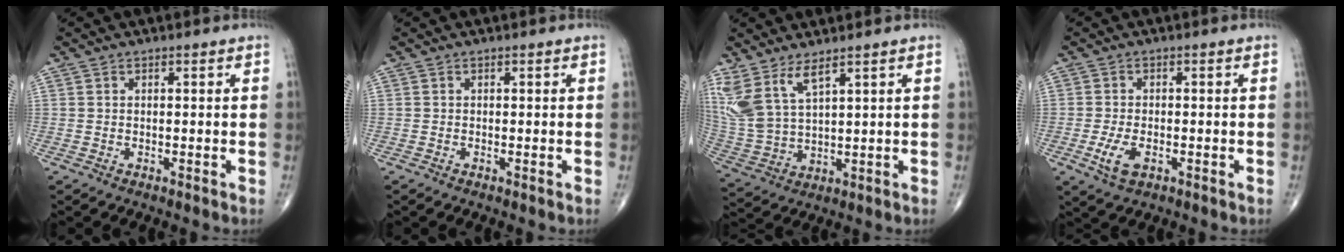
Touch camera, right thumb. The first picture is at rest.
{"total": 0.0}
{"total": 10.1, "force": [6.2, 3.5, 7.1], "torque": [-0.166, -0.029, 0.146]}
{"total": 4.6, "force": [-1.5, 2.3, 3.6], "torque": [-0.076, -0.001, -0.025]}